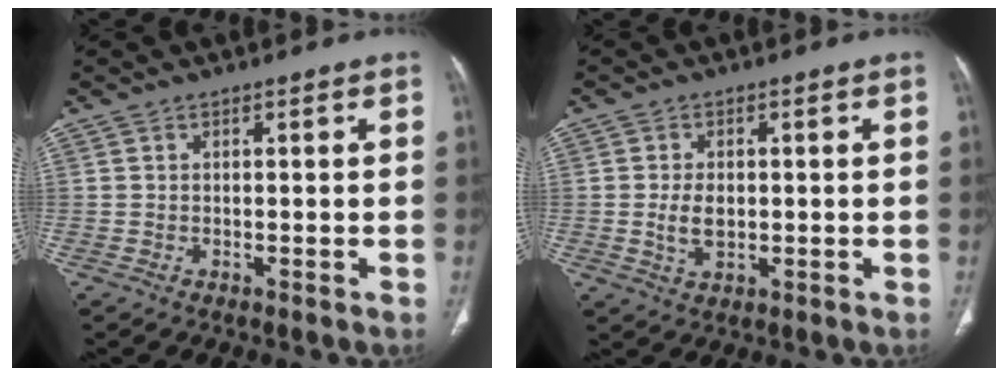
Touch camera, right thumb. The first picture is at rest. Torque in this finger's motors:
{"motor_torque": [2.60, 2.42, 0.72, -0.58, 0.02]}